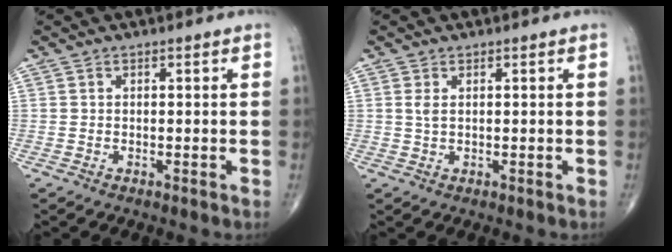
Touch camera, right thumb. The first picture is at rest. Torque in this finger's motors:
{"motor_torque": [0.28, 0.59, 0.43, 0.23, -0.02]}